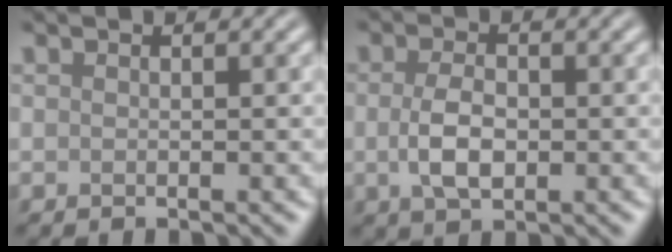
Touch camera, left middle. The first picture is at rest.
{"total": 3.4, "force": [-0.4, 1.9, 2.8], "torque": [-0.060, -0.002, -0.005]}